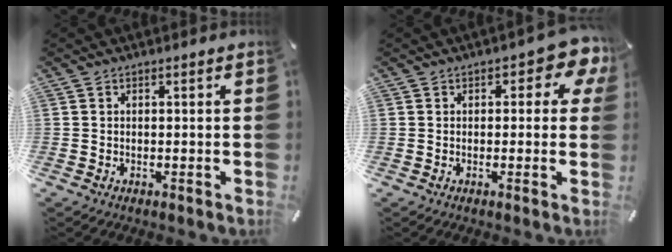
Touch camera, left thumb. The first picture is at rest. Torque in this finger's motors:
{"motor_torque": [0.69, -0.03, 0.51, 0.02, 0.03]}